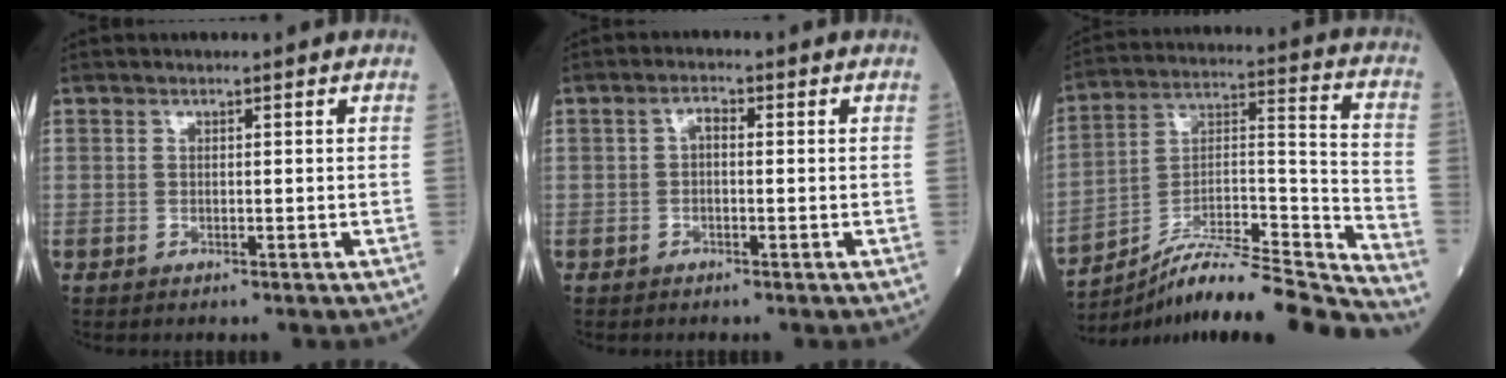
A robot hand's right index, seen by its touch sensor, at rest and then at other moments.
{"total": 1.7, "force": [0.0, 0.8, 1.5], "torque": [-0.025, 0.005, -0.003]}
{"total": 20.8, "force": [-19.2, -0.7, 8.1], "torque": [-0.129, 0.023, -0.314]}